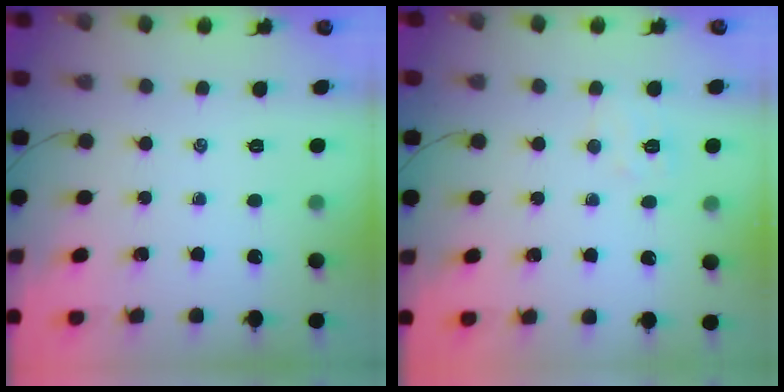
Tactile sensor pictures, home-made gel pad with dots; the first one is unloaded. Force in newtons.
{"total": 4.5, "press": 4.4, "slide": 1.2}